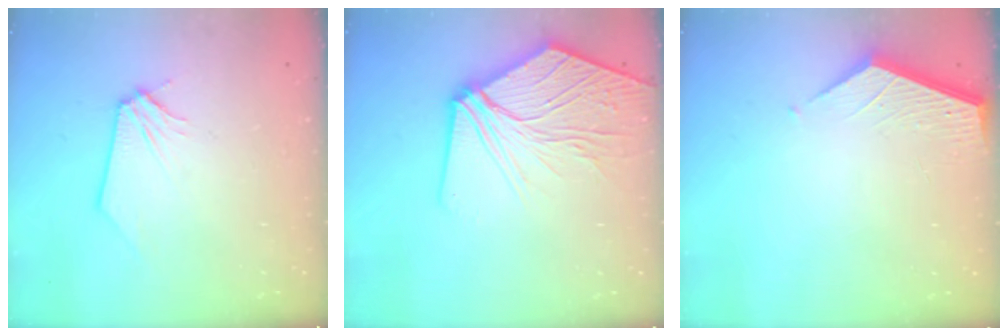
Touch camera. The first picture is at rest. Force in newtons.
{"total": 14.5, "press": 14.4, "slide": 2.0}
{"total": 3.6, "press": 3.6, "slide": 0.4}